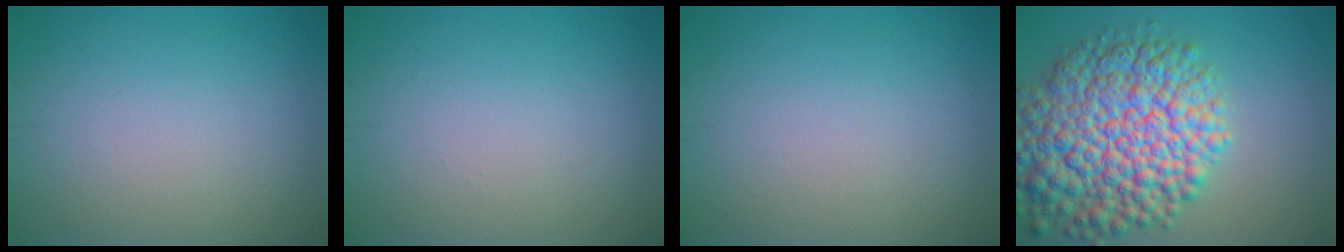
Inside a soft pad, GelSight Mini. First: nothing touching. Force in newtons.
{"total": 0.0}
{"total": 0.0}
{"total": 12.2, "press": 12.2, "slide": 0.4}